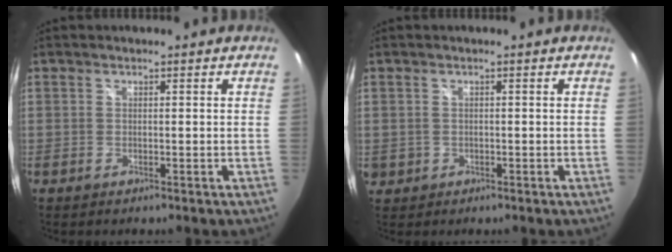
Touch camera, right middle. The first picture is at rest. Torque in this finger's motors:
{"motor_torque": [0.51, -0.56, 0.00, 0.01]}